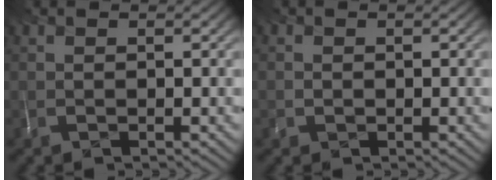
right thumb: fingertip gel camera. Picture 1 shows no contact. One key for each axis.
{"total": 1.0, "fx": -0.3, "fy": 0.7, "fz": -0.7, "tx": 0.014, "ty": -0.005, "tz": 0.001}